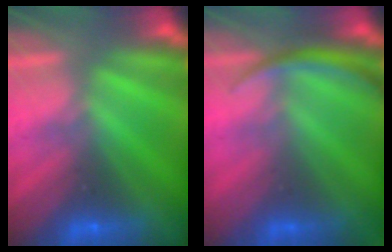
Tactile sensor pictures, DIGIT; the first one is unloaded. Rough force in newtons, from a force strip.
{"total": 2.9}